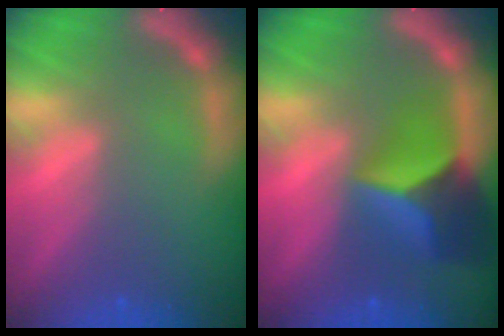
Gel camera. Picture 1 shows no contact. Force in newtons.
{"total": 7.4}